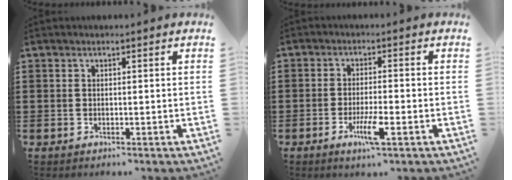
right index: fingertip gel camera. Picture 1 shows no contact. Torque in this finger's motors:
{"motor_torque": [0.89, -0.73, 0.18, 0.05]}